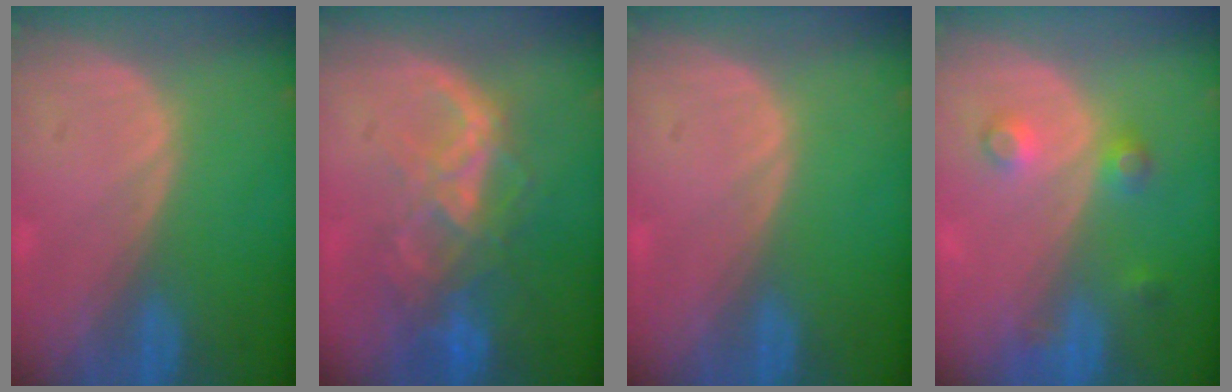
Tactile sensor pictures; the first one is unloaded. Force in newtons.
{"total": 8.8, "press": 7.4, "slide": 4.7}
{"total": 0.0}
{"total": 3.5, "press": 3.2, "slide": 1.6}